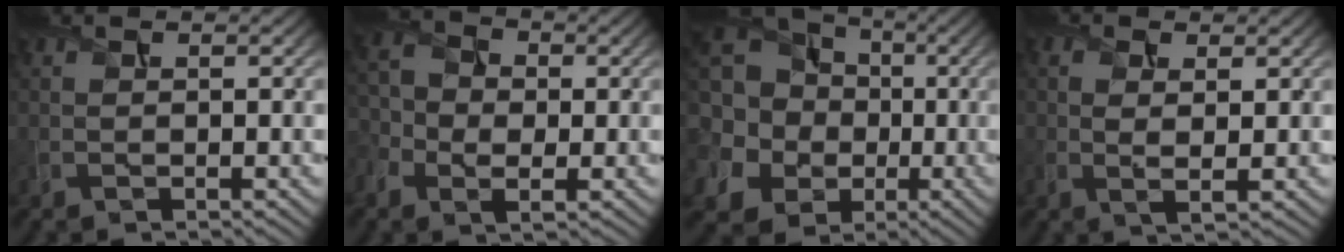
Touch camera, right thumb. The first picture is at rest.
{"total": 6.2, "force": [-1.8, 4.5, 3.9], "torque": [-0.094, -0.012, -0.034]}
{"total": 20.6, "force": [-0.1, 18.2, 9.7], "torque": [-0.290, 0.006, -0.032]}
{"total": 2.6, "force": [0.8, 1.2, 2.2], "torque": [-0.054, -0.008, 0.018]}